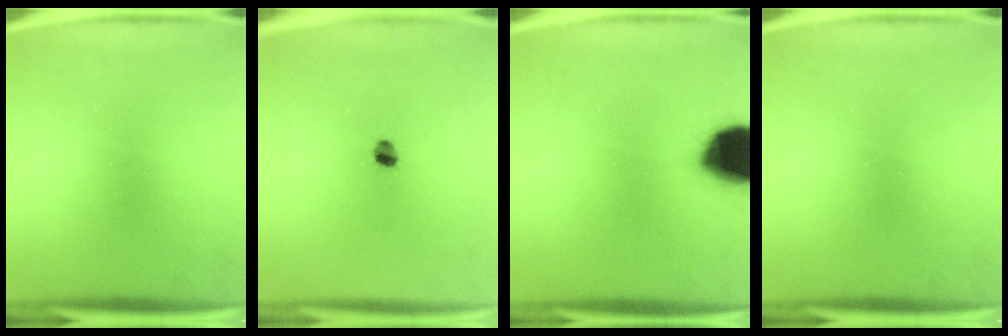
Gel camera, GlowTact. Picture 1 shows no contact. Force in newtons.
{"total": 2.3}
{"total": 18.8}
{"total": 0.0}